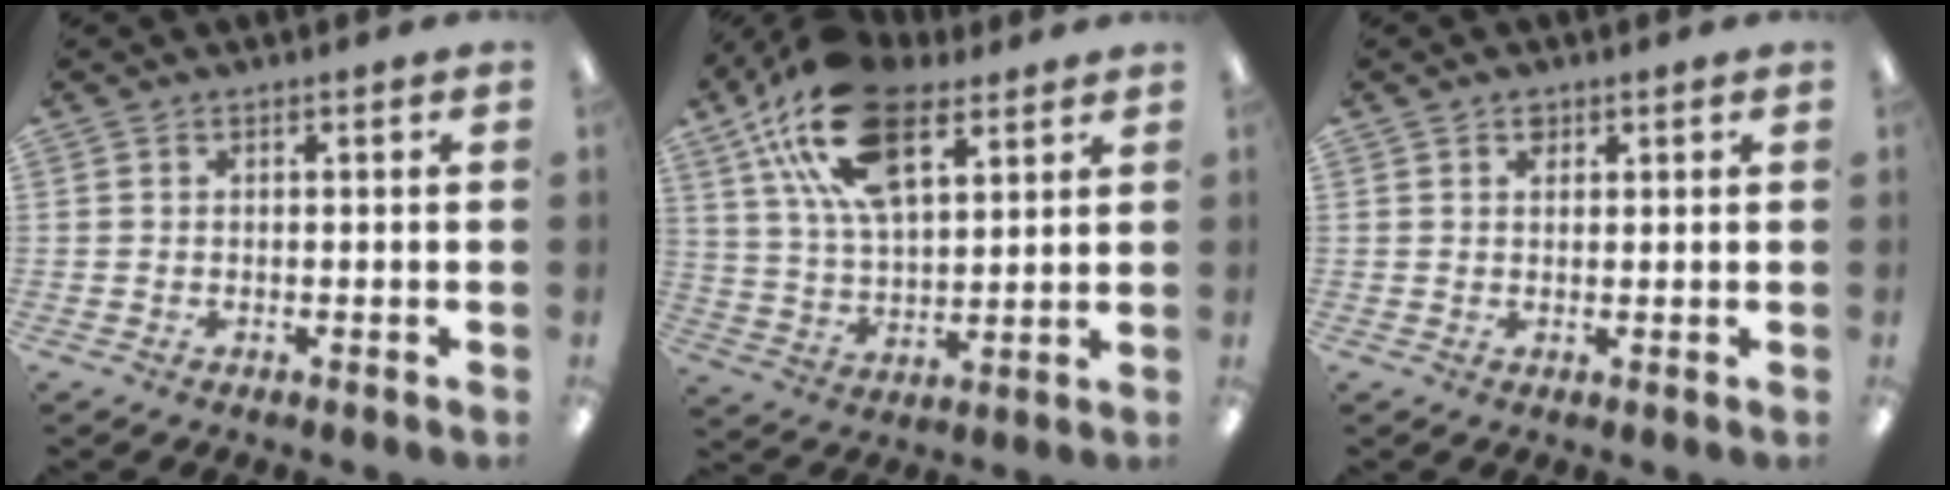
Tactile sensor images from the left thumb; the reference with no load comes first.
{"total": 20.9, "force": [11.6, 10.7, 13.7], "torque": [-0.251, -0.034, 0.204]}
{"total": 1.6, "force": [1.1, 1.1, 0.6], "torque": [-0.005, -0.002, 0.019]}